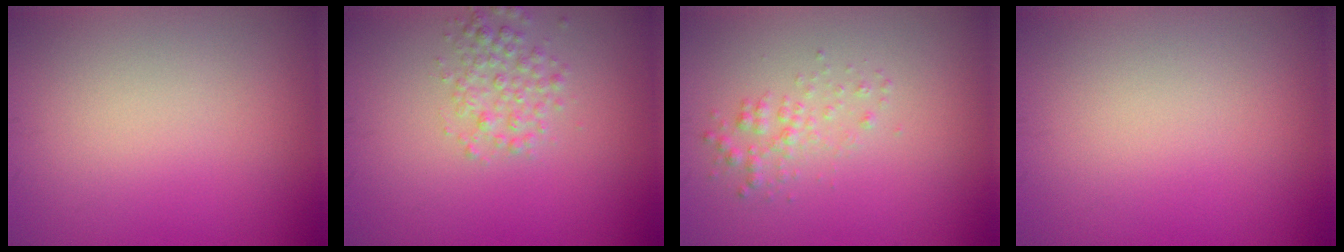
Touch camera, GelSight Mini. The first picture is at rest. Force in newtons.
{"total": 2.4, "press": 2.4, "slide": 0.1}
{"total": 1.6, "press": 1.6, "slide": 0.0}
{"total": 0.0}